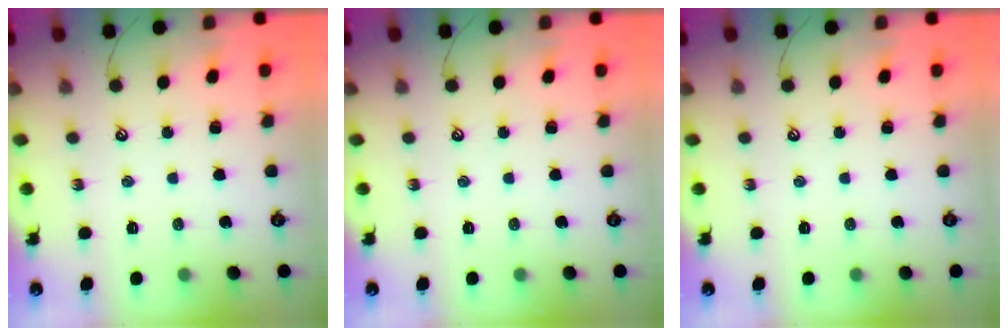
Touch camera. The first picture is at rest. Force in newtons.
{"total": 0.0}
{"total": 0.0}